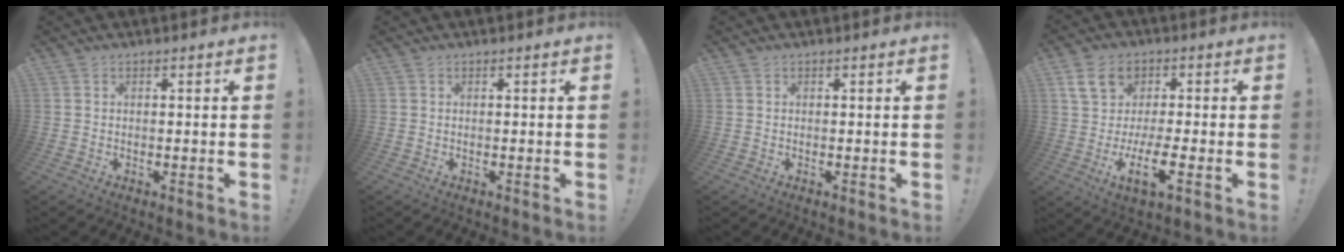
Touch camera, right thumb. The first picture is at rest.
{"total": 0.0}
{"total": 0.0}
{"total": 12.4, "force": [-0.8, 6.7, 10.4], "torque": [-0.176, 0.001, -0.016]}